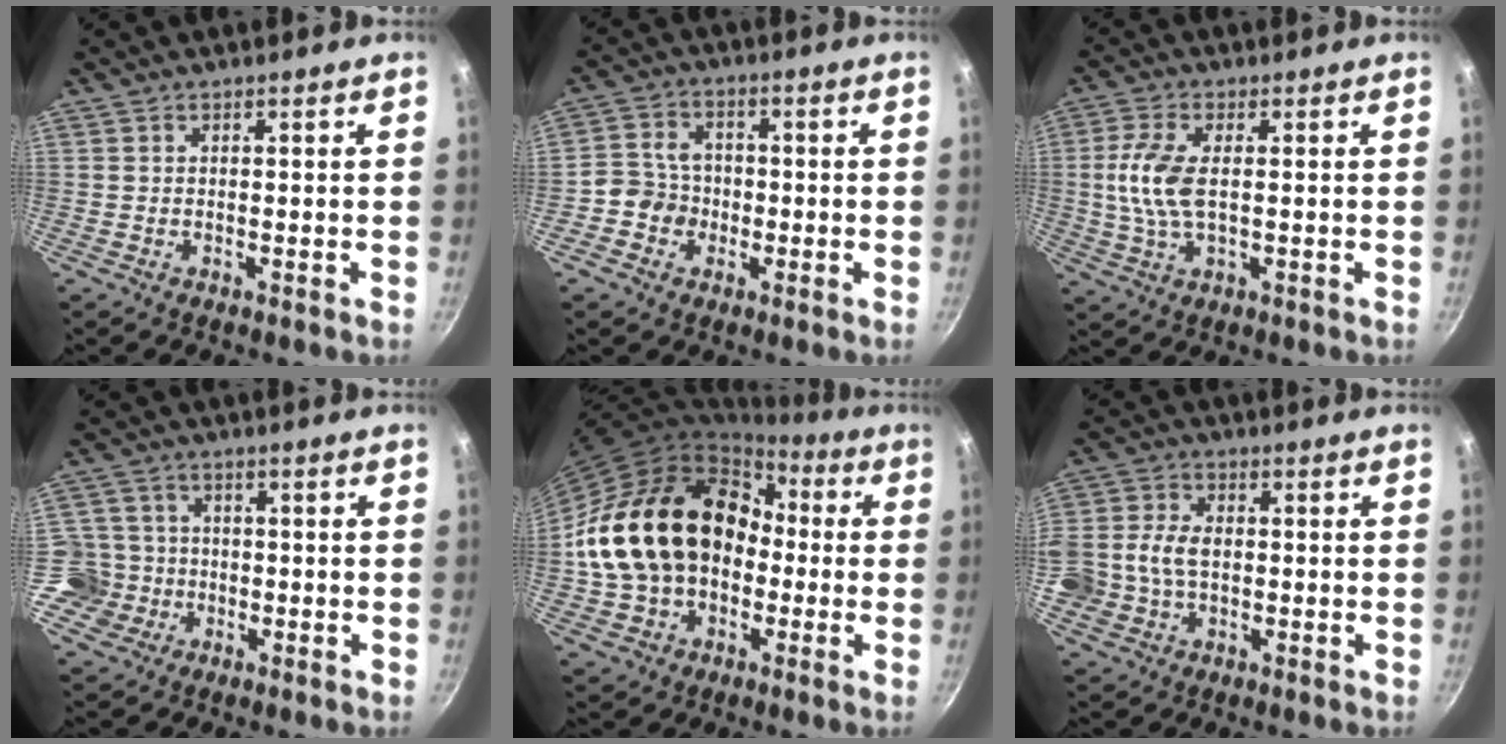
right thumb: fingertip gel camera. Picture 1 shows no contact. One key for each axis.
{"total": 6.1, "fx": -1.9, "fy": 5.4, "fz": 1.9, "tx": -0.009, "ty": 0.020, "tz": -0.049}
{"total": 8.5, "fx": 0.5, "fy": 3.9, "fz": 7.5, "tx": -0.161, "ty": 0.002, "tz": 0.006}
{"total": 6.9, "fx": -2.1, "fy": 6.5, "fz": 0.7, "tx": 0.024, "ty": 0.027, "tz": -0.046}
{"total": 21.7, "fx": -0.6, "fy": 16.5, "fz": 14.1, "tx": -0.227, "ty": 0.065, "tz": -0.002}
{"total": 9.9, "fx": -0.7, "fy": 7.5, "fz": 6.4, "tx": -0.121, "ty": 0.019, "tz": -0.021}